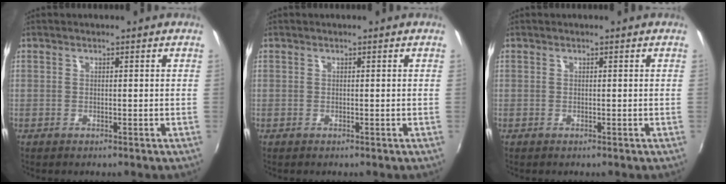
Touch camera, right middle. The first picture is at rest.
{"total": 0.0}
{"total": 0.0}